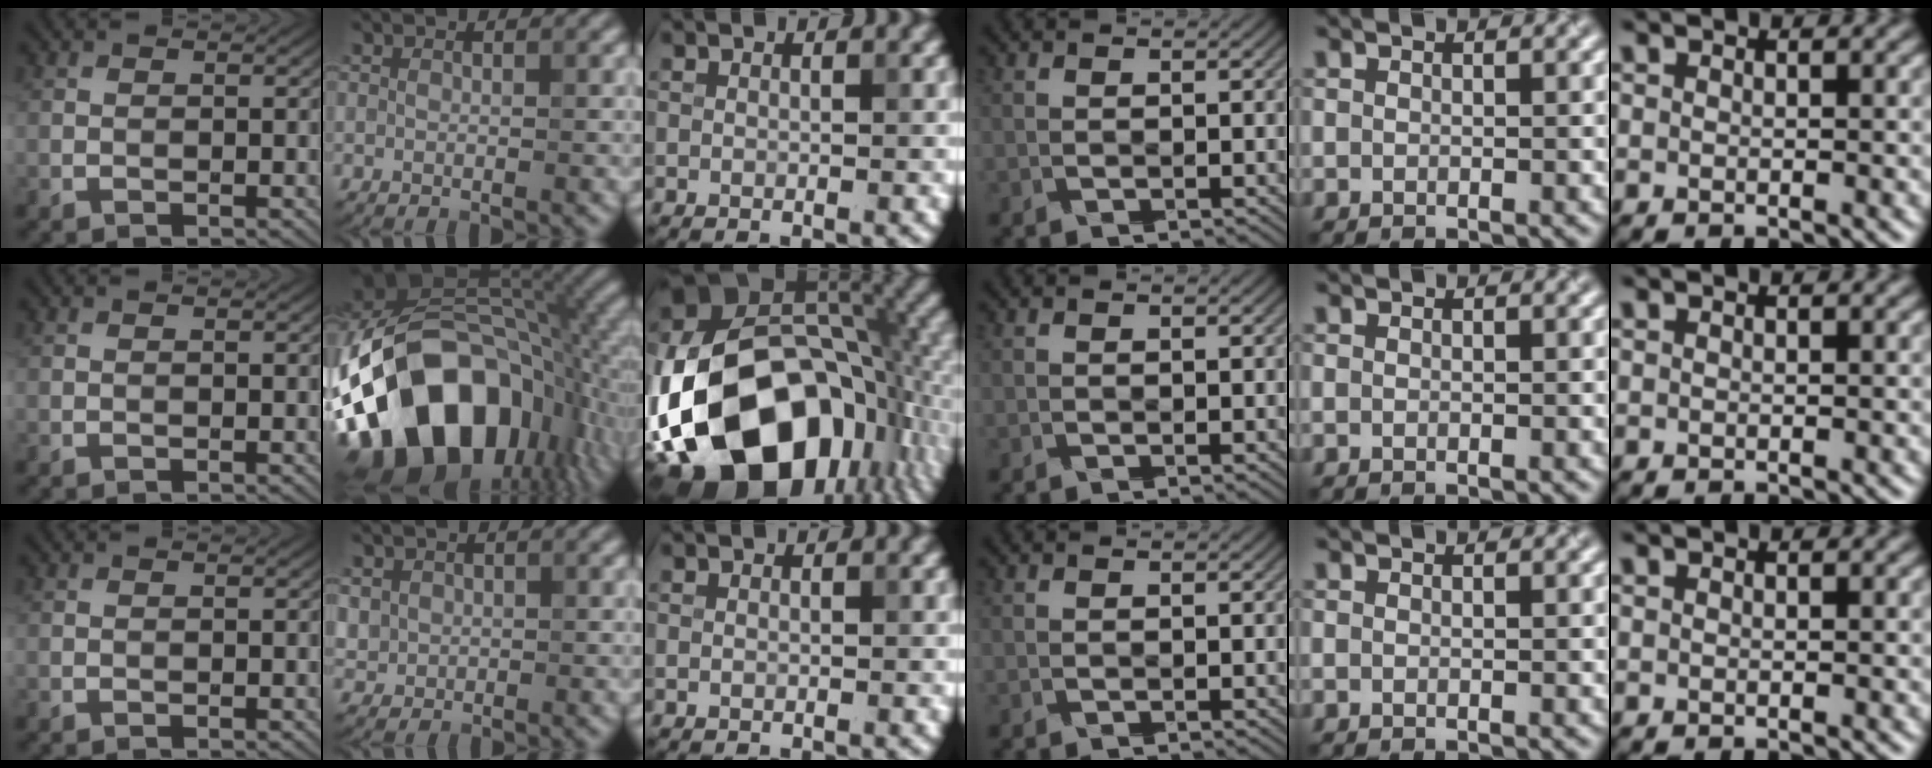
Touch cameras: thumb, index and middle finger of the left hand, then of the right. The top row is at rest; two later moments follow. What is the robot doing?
{"motion": "fold", "object": "canvas paper"}